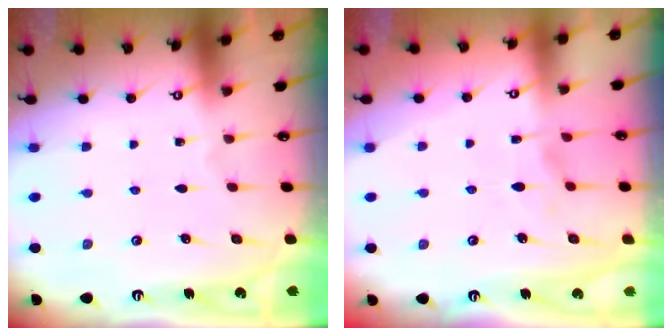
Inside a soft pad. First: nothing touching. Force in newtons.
{"total": 2.4, "press": 2.2, "slide": 1.1}